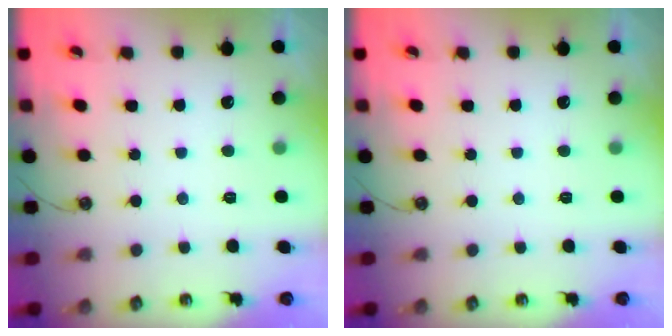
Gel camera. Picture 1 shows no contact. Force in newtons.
{"total": 0.0}